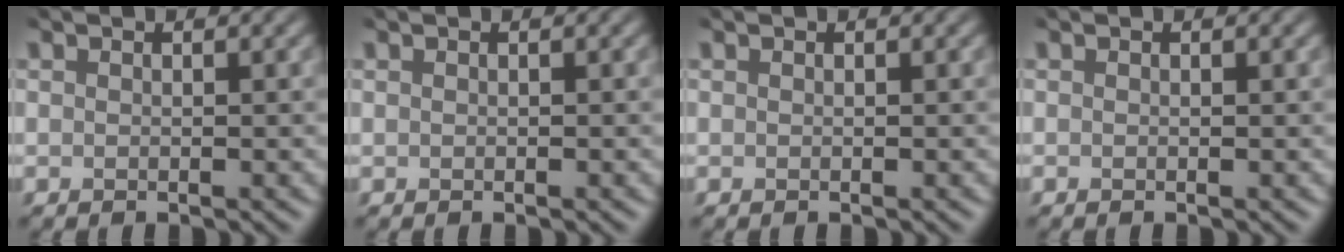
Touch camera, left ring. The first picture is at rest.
{"total": 0.0}
{"total": 0.0}
{"total": 0.0}